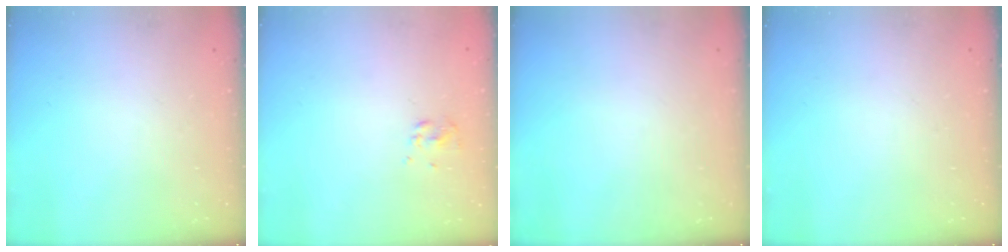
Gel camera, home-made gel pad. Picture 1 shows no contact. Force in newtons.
{"total": 2.7, "press": 2.5, "slide": 0.8}
{"total": 0.0}
{"total": 0.0}